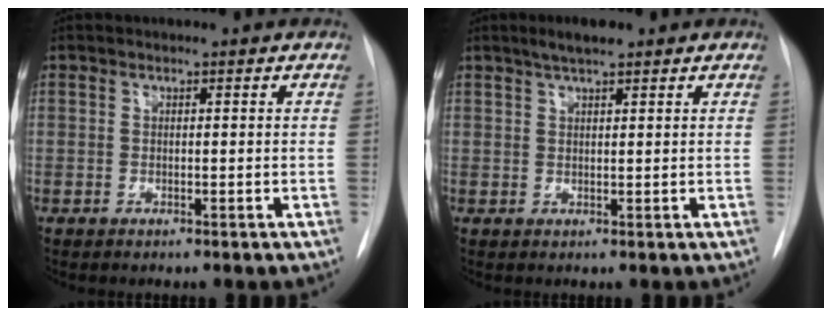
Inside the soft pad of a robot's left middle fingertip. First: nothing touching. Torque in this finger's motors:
{"motor_torque": [0.32, -0.29, 0.04, 0.03]}